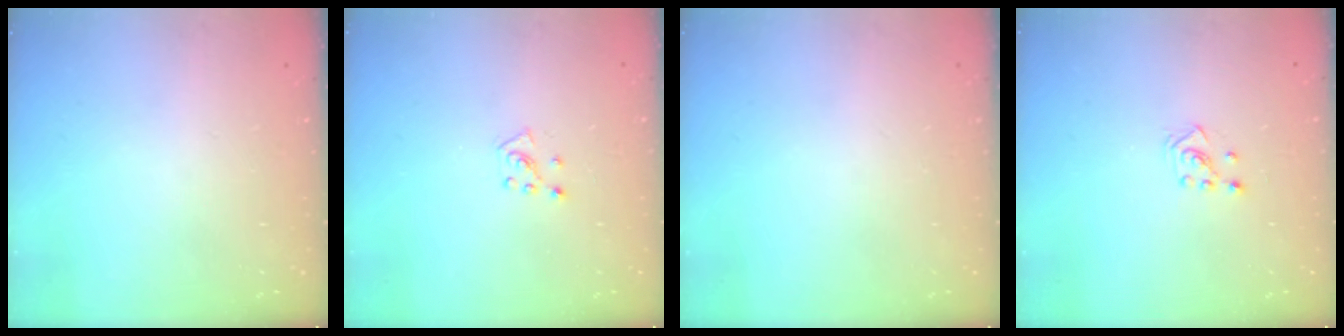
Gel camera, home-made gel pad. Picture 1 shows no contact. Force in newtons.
{"total": 5.2, "press": 5.2, "slide": 0.5}
{"total": 0.0}
{"total": 2.3, "press": 2.2, "slide": 0.7}